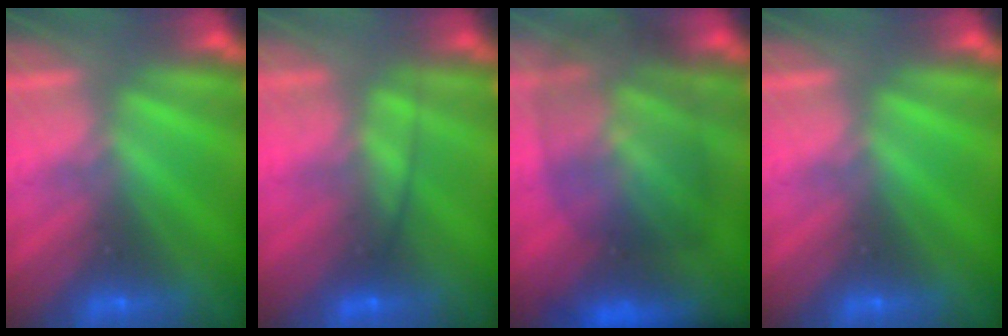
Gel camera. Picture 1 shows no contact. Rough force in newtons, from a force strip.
{"total": 2.3}
{"total": 7.4}
{"total": 0.0}